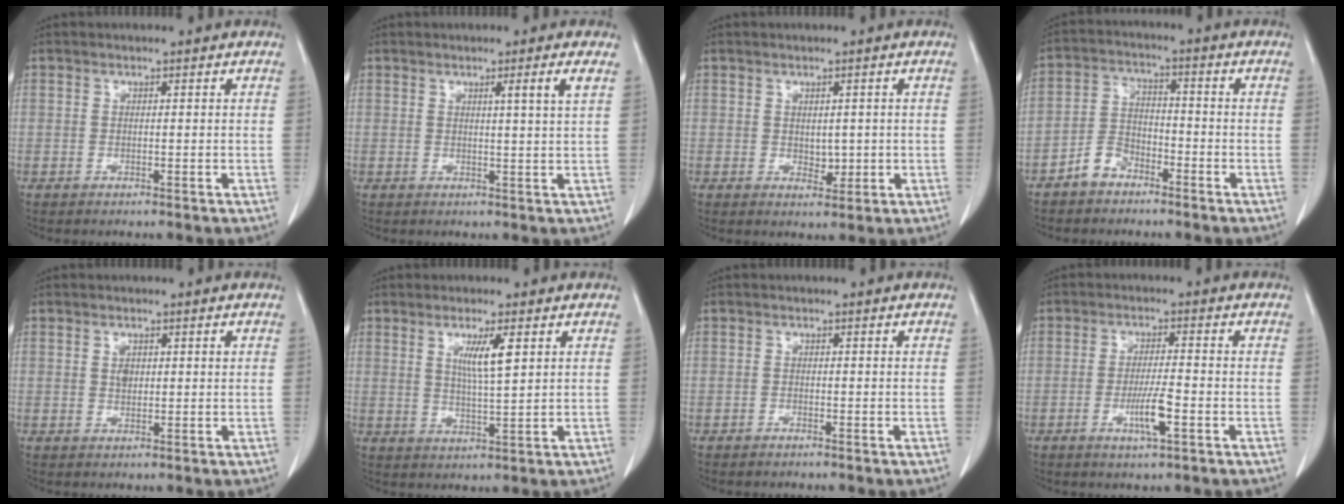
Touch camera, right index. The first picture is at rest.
{"total": 2.7, "force": [1.2, -0.9, 2.2], "torque": [-0.036, -0.007, 0.021]}
{"total": 2.4, "force": [0.1, 1.6, 1.7], "torque": [-0.024, -0.004, 0.009]}
{"total": 5.1, "force": [-3.5, 3.2, 1.8], "torque": [-0.037, 0.014, -0.069]}
{"total": 1.9, "force": [0.6, 1.1, 1.4], "torque": [-0.028, 0.002, 0.013]}
{"total": 5.3, "force": [2.0, 0.2, 4.9], "torque": [-0.089, -0.007, 0.036]}
{"total": 0.5, "force": [-0.5, 0.1, 0.1], "torque": [-0.003, 0.000, -0.010]}
{"total": 5.2, "force": [-2.0, 0.3, 4.8], "torque": [-0.092, -0.007, -0.035]}